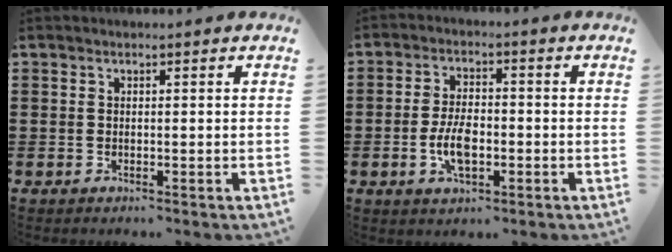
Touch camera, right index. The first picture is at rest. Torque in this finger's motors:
{"motor_torque": [2.14, 0.00, 0.22, 0.11]}